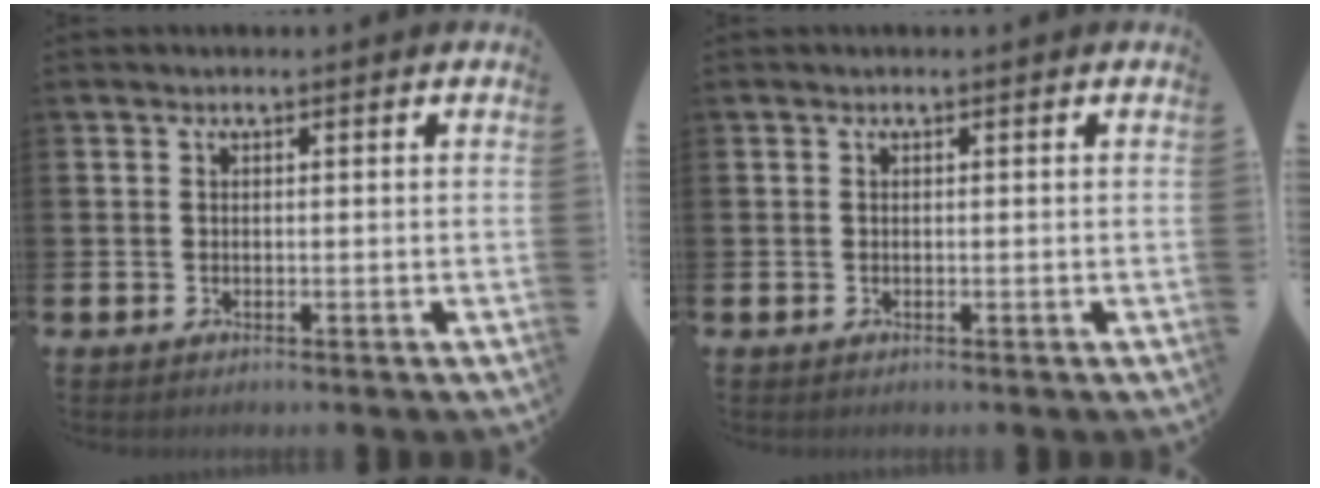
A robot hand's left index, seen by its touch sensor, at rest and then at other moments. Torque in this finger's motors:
{"motor_torque": [0.00, 0.00, 0.00, 0.00]}